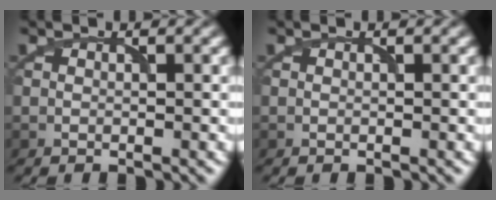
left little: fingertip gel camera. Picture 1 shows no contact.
{"total": 0.0}